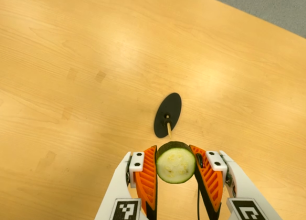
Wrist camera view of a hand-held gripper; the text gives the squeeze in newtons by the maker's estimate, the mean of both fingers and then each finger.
{"total": 11.9, "left": 10.9, "right": 12.9}